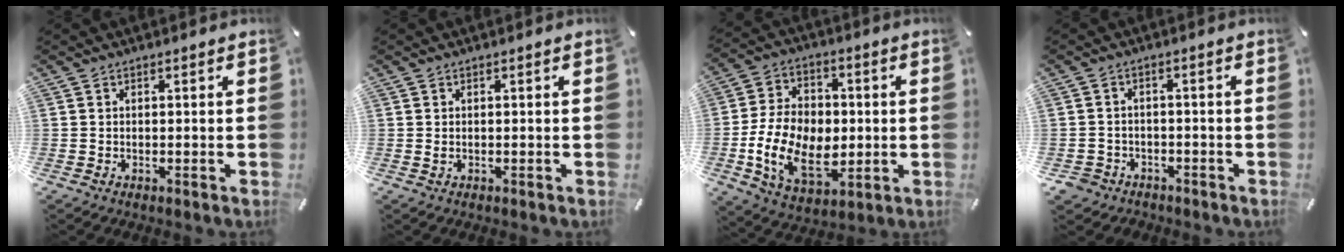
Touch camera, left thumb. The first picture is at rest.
{"total": 0.8, "force": [-0.1, 0.3, 0.7], "torque": [-0.014, -0.001, -0.001]}
{"total": 18.1, "force": [-3.4, 12.6, 12.6], "torque": [-0.254, 0.011, -0.058]}
{"total": 3.7, "force": [-2.3, 2.8, 0.8], "torque": [-0.027, 0.007, -0.048]}